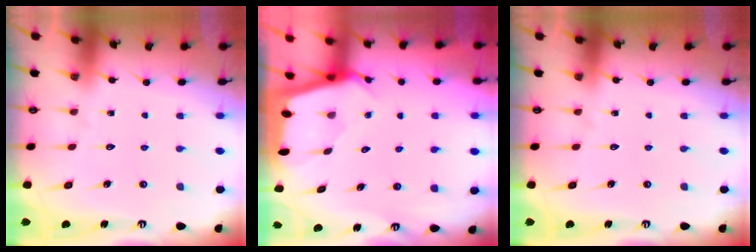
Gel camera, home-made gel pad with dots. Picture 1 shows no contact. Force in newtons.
{"total": 1.9, "press": 1.9, "slide": 0.1}
{"total": 0.0}